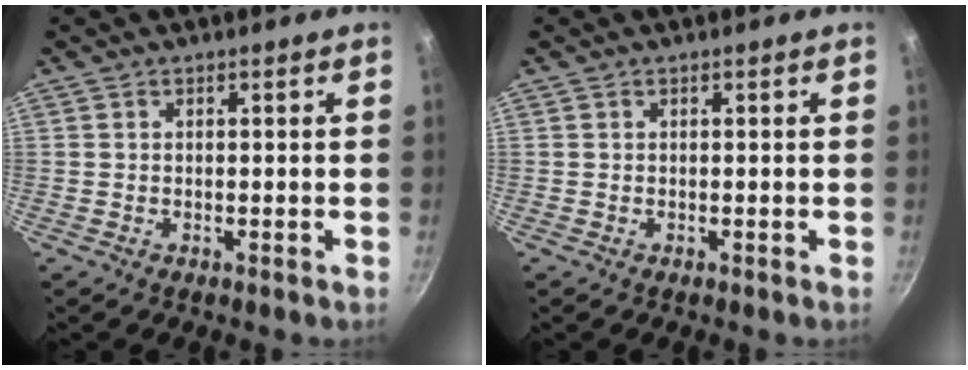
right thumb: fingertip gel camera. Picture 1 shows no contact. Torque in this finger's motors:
{"motor_torque": [-0.04, -0.04, 0.01, 0.00, 0.00]}